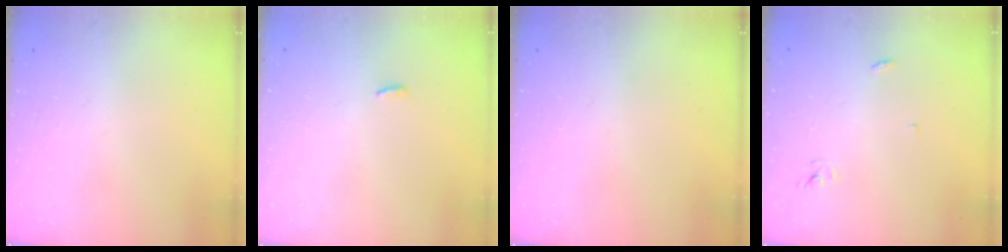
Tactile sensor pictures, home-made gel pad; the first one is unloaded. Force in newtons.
{"total": 2.8, "press": 2.7, "slide": 0.8}
{"total": 0.0}
{"total": 2.5, "press": 2.5, "slide": 0.1}